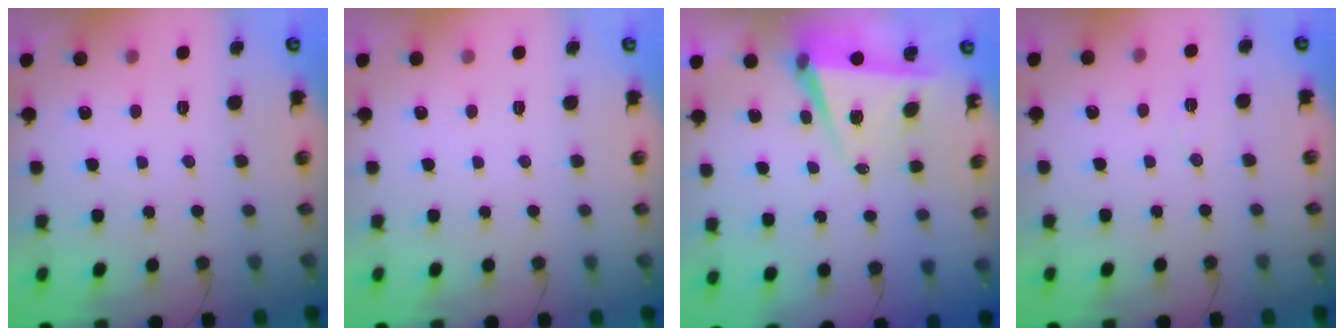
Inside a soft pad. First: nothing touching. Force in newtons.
{"total": 0.0}
{"total": 5.8, "press": 4.6, "slide": 3.6}
{"total": 4.7, "press": 3.8, "slide": 2.8}